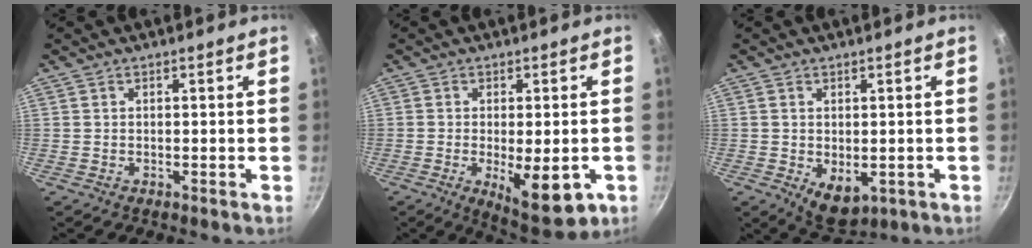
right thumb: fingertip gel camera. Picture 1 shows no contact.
{"total": 11.6, "force": [-3.2, 4.4, 10.2], "torque": [-0.128, -0.007, -0.032]}
{"total": 6.1, "force": [-0.9, 3.9, 4.6], "torque": [-0.060, -0.014, -0.001]}